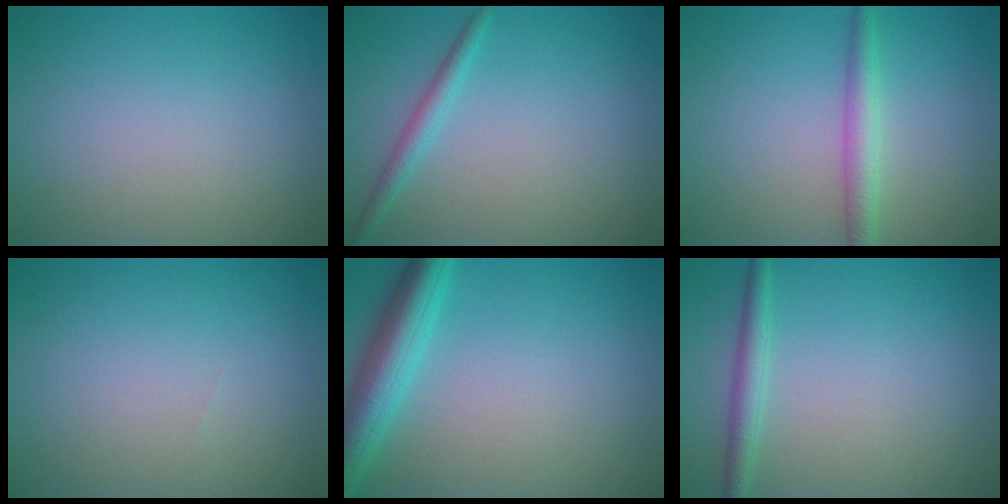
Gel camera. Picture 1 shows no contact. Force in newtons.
{"total": 1.7, "press": 1.7, "slide": 0.1}
{"total": 2.6, "press": 2.6, "slide": 0.1}
{"total": 0.0}
{"total": 5.3, "press": 5.3, "slide": 0.2}
{"total": 2.1, "press": 2.1, "slide": 0.0}